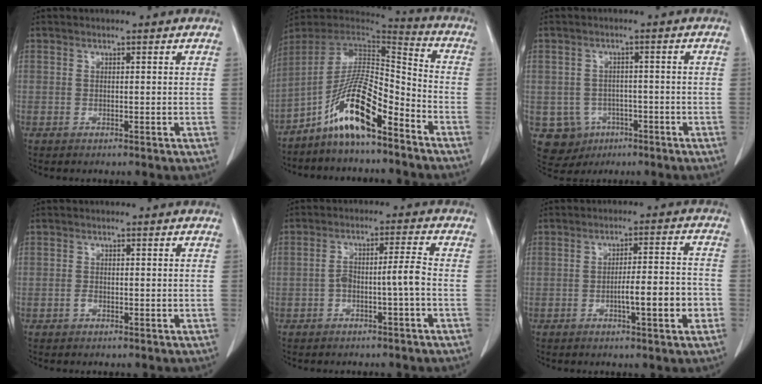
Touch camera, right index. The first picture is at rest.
{"total": 13.3, "force": [-8.4, 2.4, 10.0], "torque": [-0.184, 0.015, -0.151]}
{"total": 6.6, "force": [-2.6, 6.0, 1.0], "torque": [-0.021, 0.008, -0.028]}
{"total": 0.8, "force": [-0.5, 0.5, 0.4], "torque": [-0.006, 0.003, -0.007]}
{"total": 4.3, "force": [-1.6, 0.0, 3.9], "torque": [-0.072, 0.021, -0.021]}
{"total": 7.5, "force": [-2.5, 0.8, 7.0], "torque": [-0.103, 0.013, -0.033]}